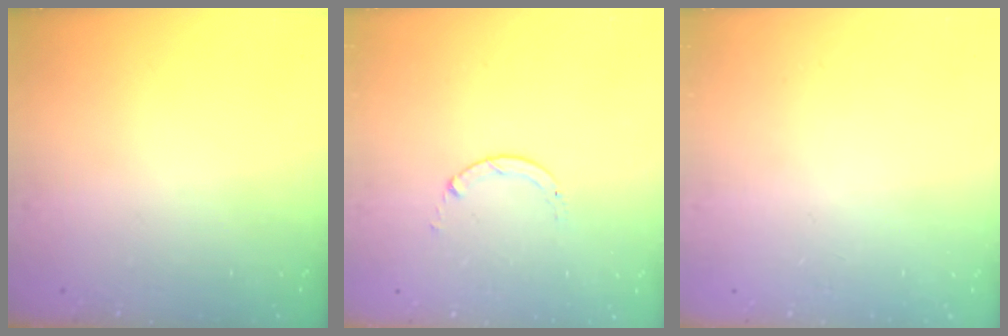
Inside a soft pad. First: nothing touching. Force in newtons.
{"total": 0.7, "press": 0.7, "slide": 0.1}
{"total": 2.5, "press": 2.5, "slide": 0.2}